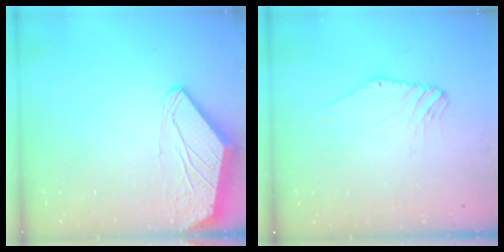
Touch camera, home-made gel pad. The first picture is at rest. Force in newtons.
{"total": 1.7, "press": 1.7, "slide": 0.4}